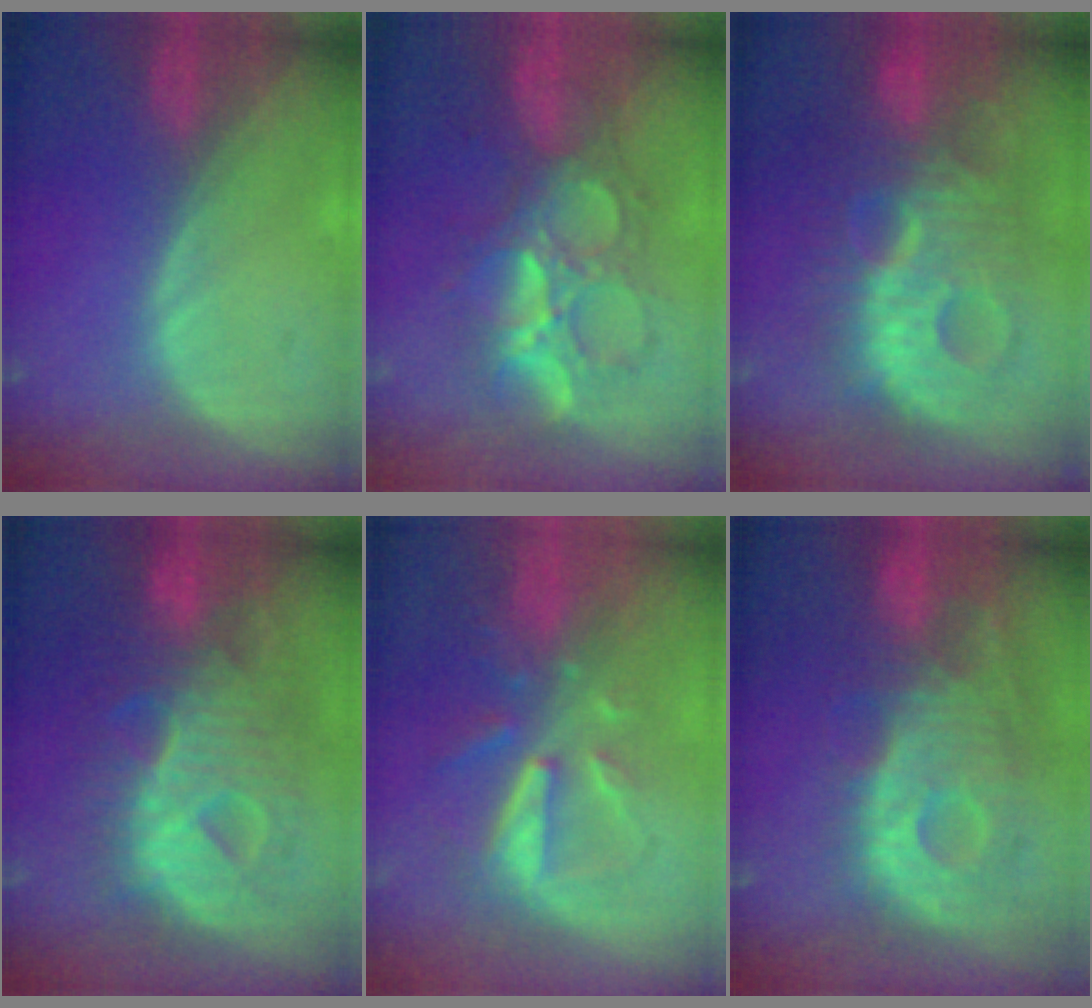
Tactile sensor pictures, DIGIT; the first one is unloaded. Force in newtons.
{"total": 9.0, "press": 8.8, "slide": 1.8}
{"total": 11.9, "press": 11.9, "slide": 0.7}
{"total": 12.6, "press": 12.6, "slide": 1.2}
{"total": 8.0, "press": 7.3, "slide": 3.3}
{"total": 11.8, "press": 10.6, "slide": 5.1}